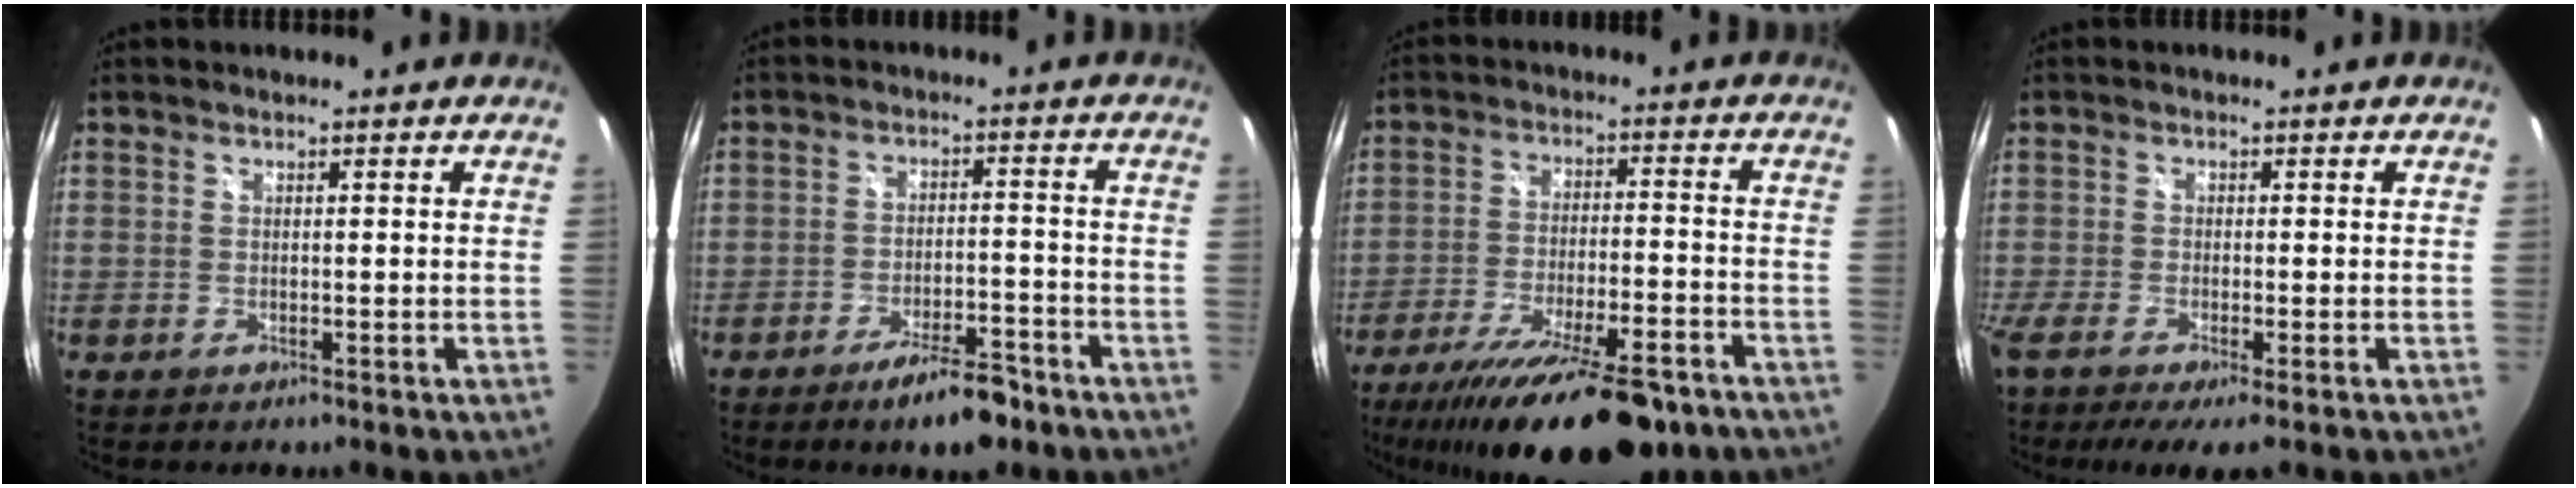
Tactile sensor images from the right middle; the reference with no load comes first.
{"total": 8.1, "force": [-6.0, 2.3, 4.9], "torque": [-0.091, 0.001, -0.089]}
{"total": 22.2, "force": [-16.7, 6.0, 13.2], "torque": [-0.240, -0.050, -0.250]}
{"total": 6.0, "force": [-4.1, 0.5, 4.3], "torque": [-0.093, -0.034, -0.073]}